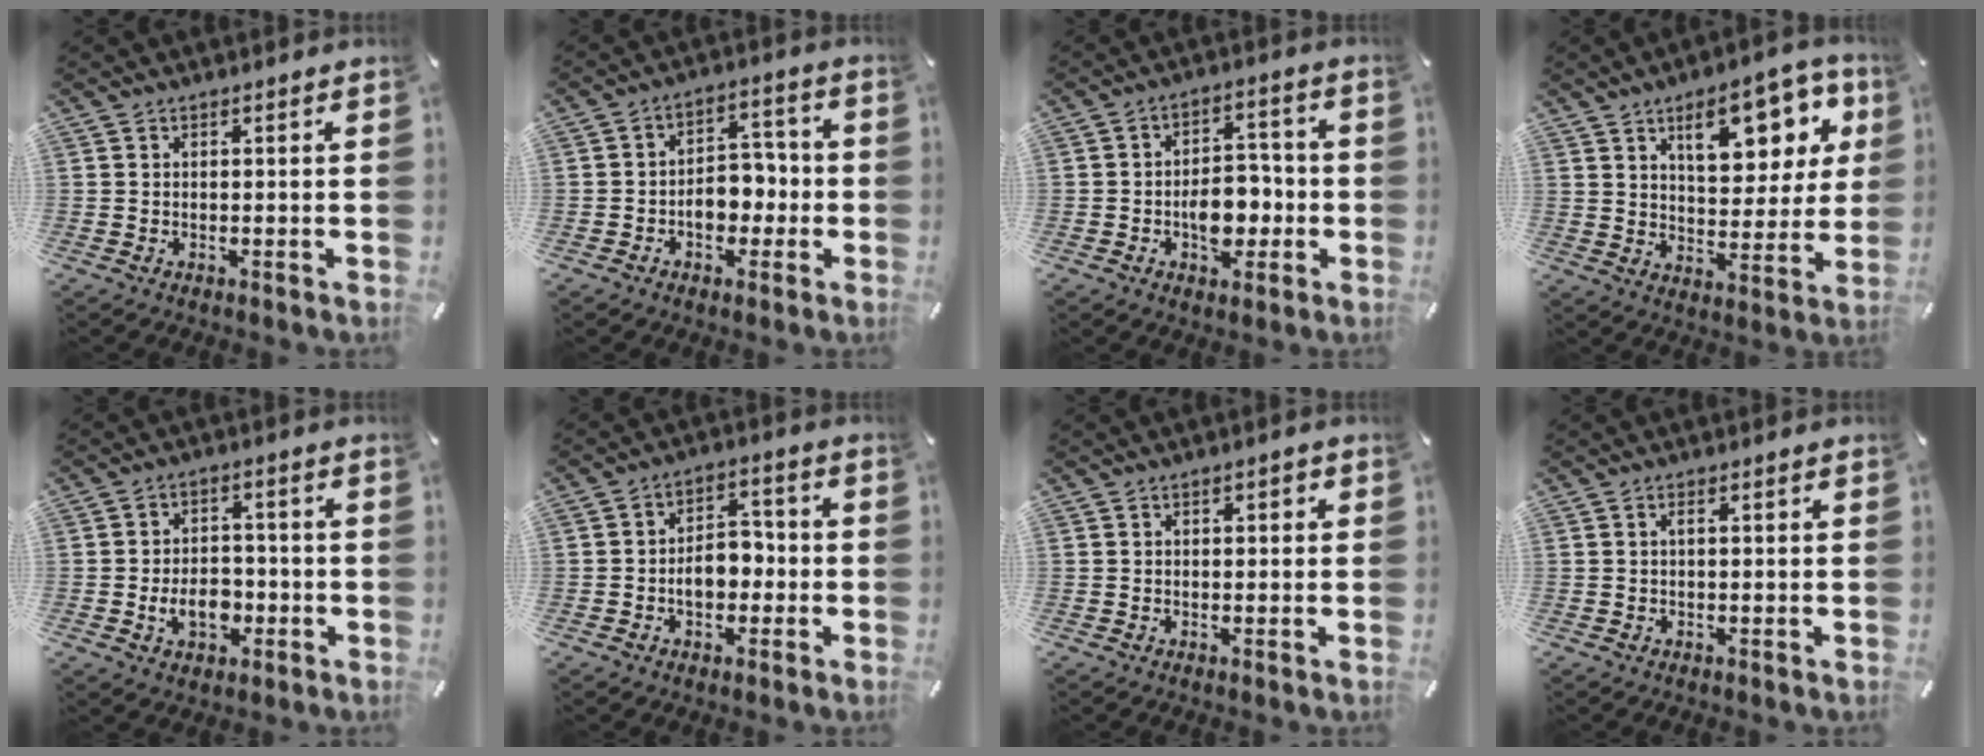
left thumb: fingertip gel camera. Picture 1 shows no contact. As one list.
[{"total": 8.0, "force": [-2.3, 6.0, 4.7], "torque": [-0.056, 0.018, -0.040]}, {"total": 8.1, "force": [-2.6, 5.5, 5.4], "torque": [-0.063, 0.014, -0.044]}, {"total": 16.0, "force": [7.9, 8.1, 11.4], "torque": [-0.149, -0.029, 0.128]}, {"total": 8.0, "force": [-2.2, 5.8, 5.0], "torque": [-0.094, 0.010, -0.038]}, {"total": 7.5, "force": [-1.9, 5.5, 4.8], "torque": [-0.065, 0.017, -0.033]}, {"total": 1.3, "force": [0.0, 0.8, 1.1], "torque": [-0.021, 0.006, -0.003]}, {"total": 1.3, "force": [0.1, 0.4, 1.2], "torque": [-0.023, 0.002, 0.000]}]